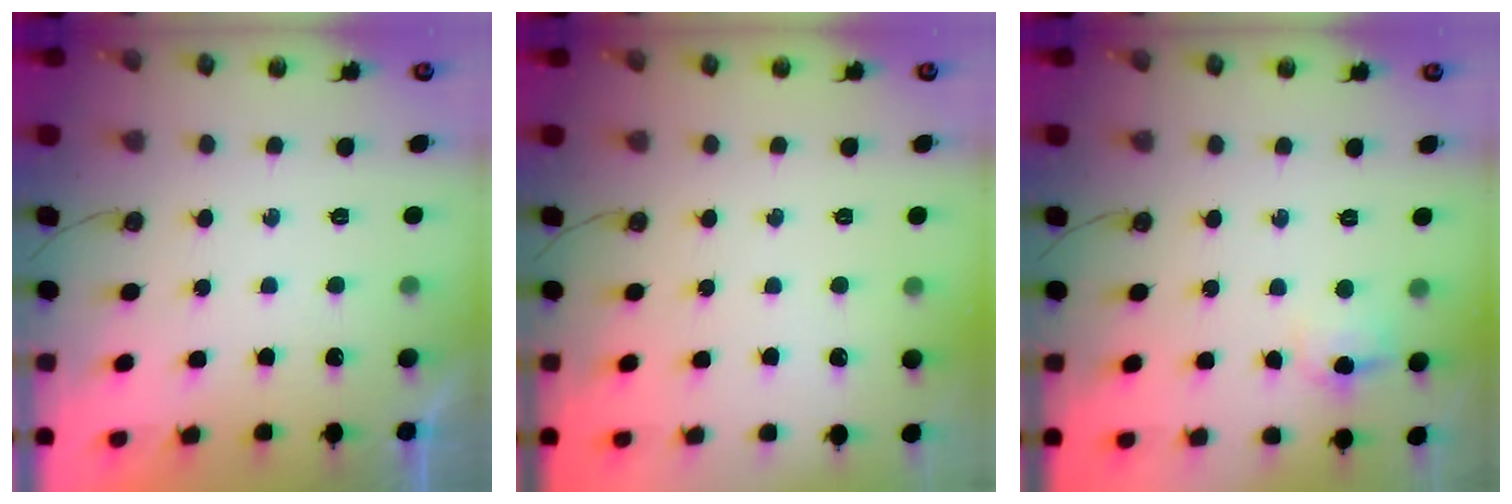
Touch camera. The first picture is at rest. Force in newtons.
{"total": 0.0}
{"total": 5.9, "press": 5.8, "slide": 1.2}